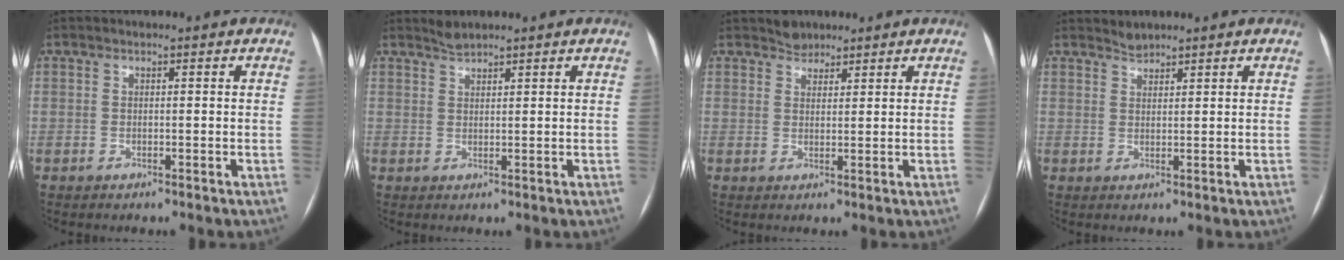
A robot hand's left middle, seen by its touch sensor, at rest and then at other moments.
{"total": 1.5, "force": [1.5, 0.0, 0.1], "torque": [-0.005, 0.006, 0.033]}
{"total": 2.3, "force": [1.9, 1.2, 0.0], "torque": [0.004, 0.005, 0.030]}
{"total": 1.4, "force": [1.4, 0.2, -0.2], "torque": [0.000, 0.004, 0.029]}